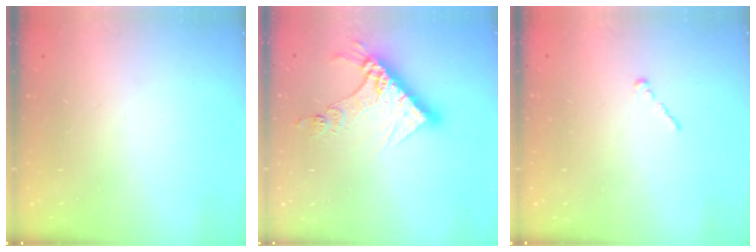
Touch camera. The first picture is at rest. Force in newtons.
{"total": 12.3, "press": 12.2, "slide": 1.4}
{"total": 0.0}